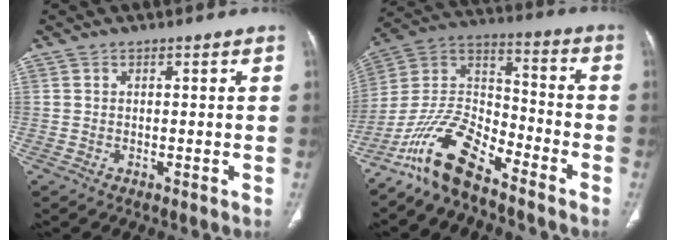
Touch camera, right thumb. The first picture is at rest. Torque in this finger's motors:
{"motor_torque": [0.23, 0.59, 1.45, -1.30, 0.14]}